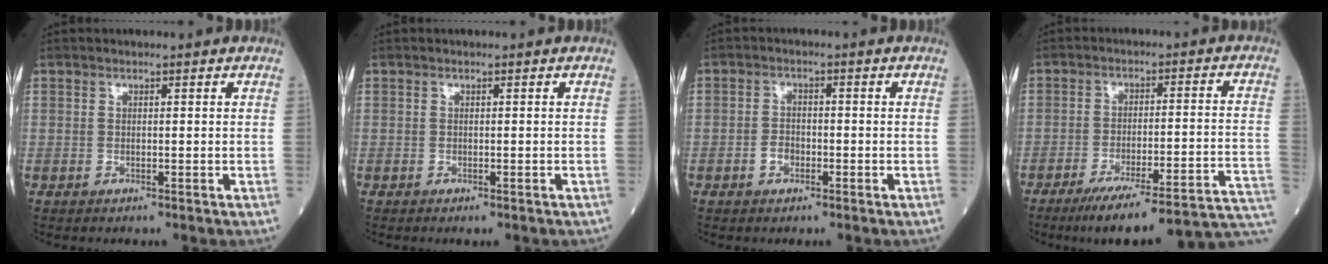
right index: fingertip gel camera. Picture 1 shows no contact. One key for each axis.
{"total": 0.8, "fx": -0.6, "fy": 0.2, "fz": 0.5, "tx": -0.006, "ty": -0.002, "tz": -0.006}
{"total": 2.5, "fx": -1.1, "fy": 1.7, "fz": 1.5, "tx": -0.022, "ty": 0.006, "tz": -0.021}
{"total": 19.7, "fx": -16.5, "fy": 0.1, "fz": 10.7, "tx": -0.083, "ty": 0.010, "tz": -0.223}